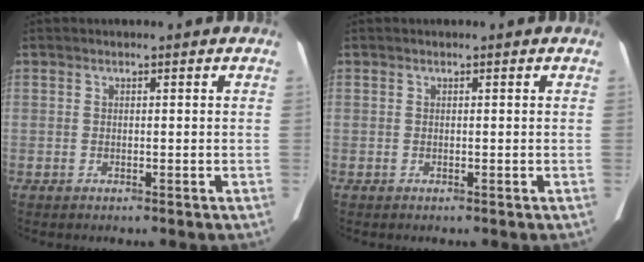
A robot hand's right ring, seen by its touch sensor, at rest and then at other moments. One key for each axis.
{"total": 0.0}